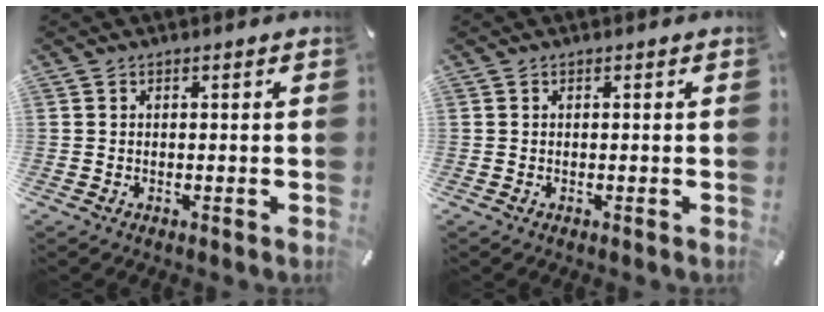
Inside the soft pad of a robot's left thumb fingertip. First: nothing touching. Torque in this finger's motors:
{"motor_torque": [0.00, 0.00, -0.05, -0.03, 0.00]}